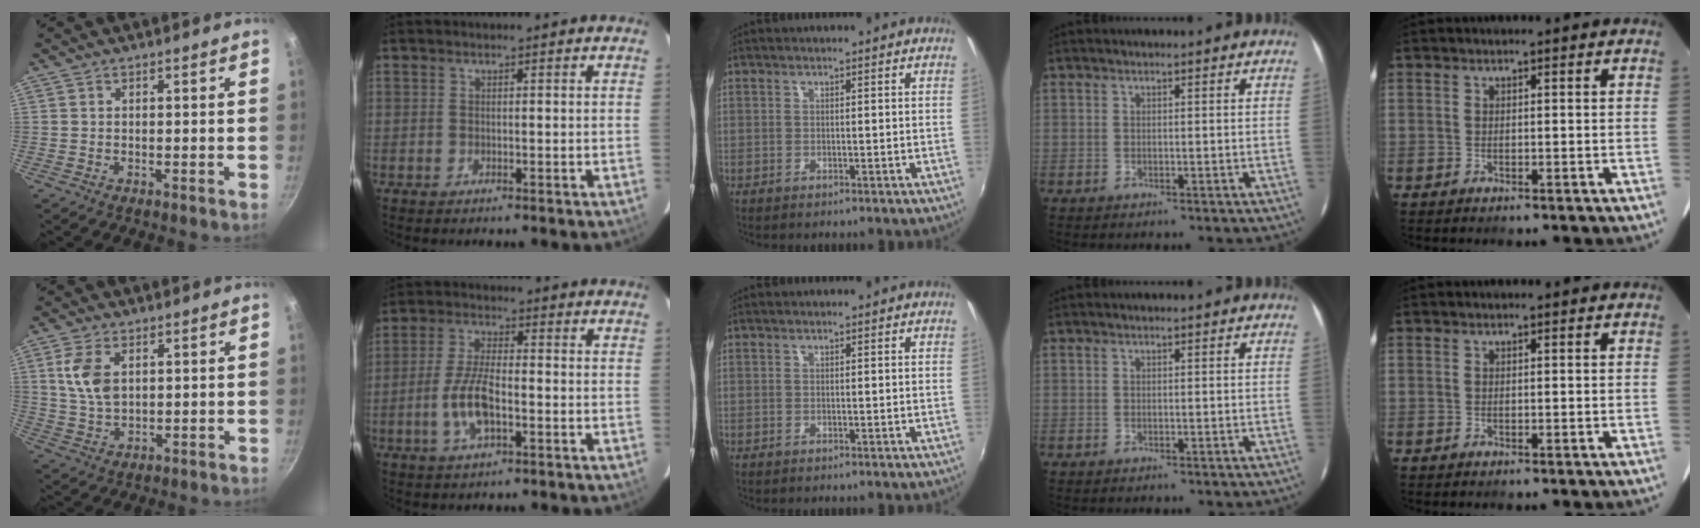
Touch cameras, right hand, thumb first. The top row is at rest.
{"thumb": {"total": 7.9, "force": [2.2, 4.8, 5.9], "torque": [-0.111, -0.009, 0.045]}, "index": {"total": 8.4, "force": [-2.7, 2.9, 7.4], "torque": [-0.156, 0.000, -0.051]}}